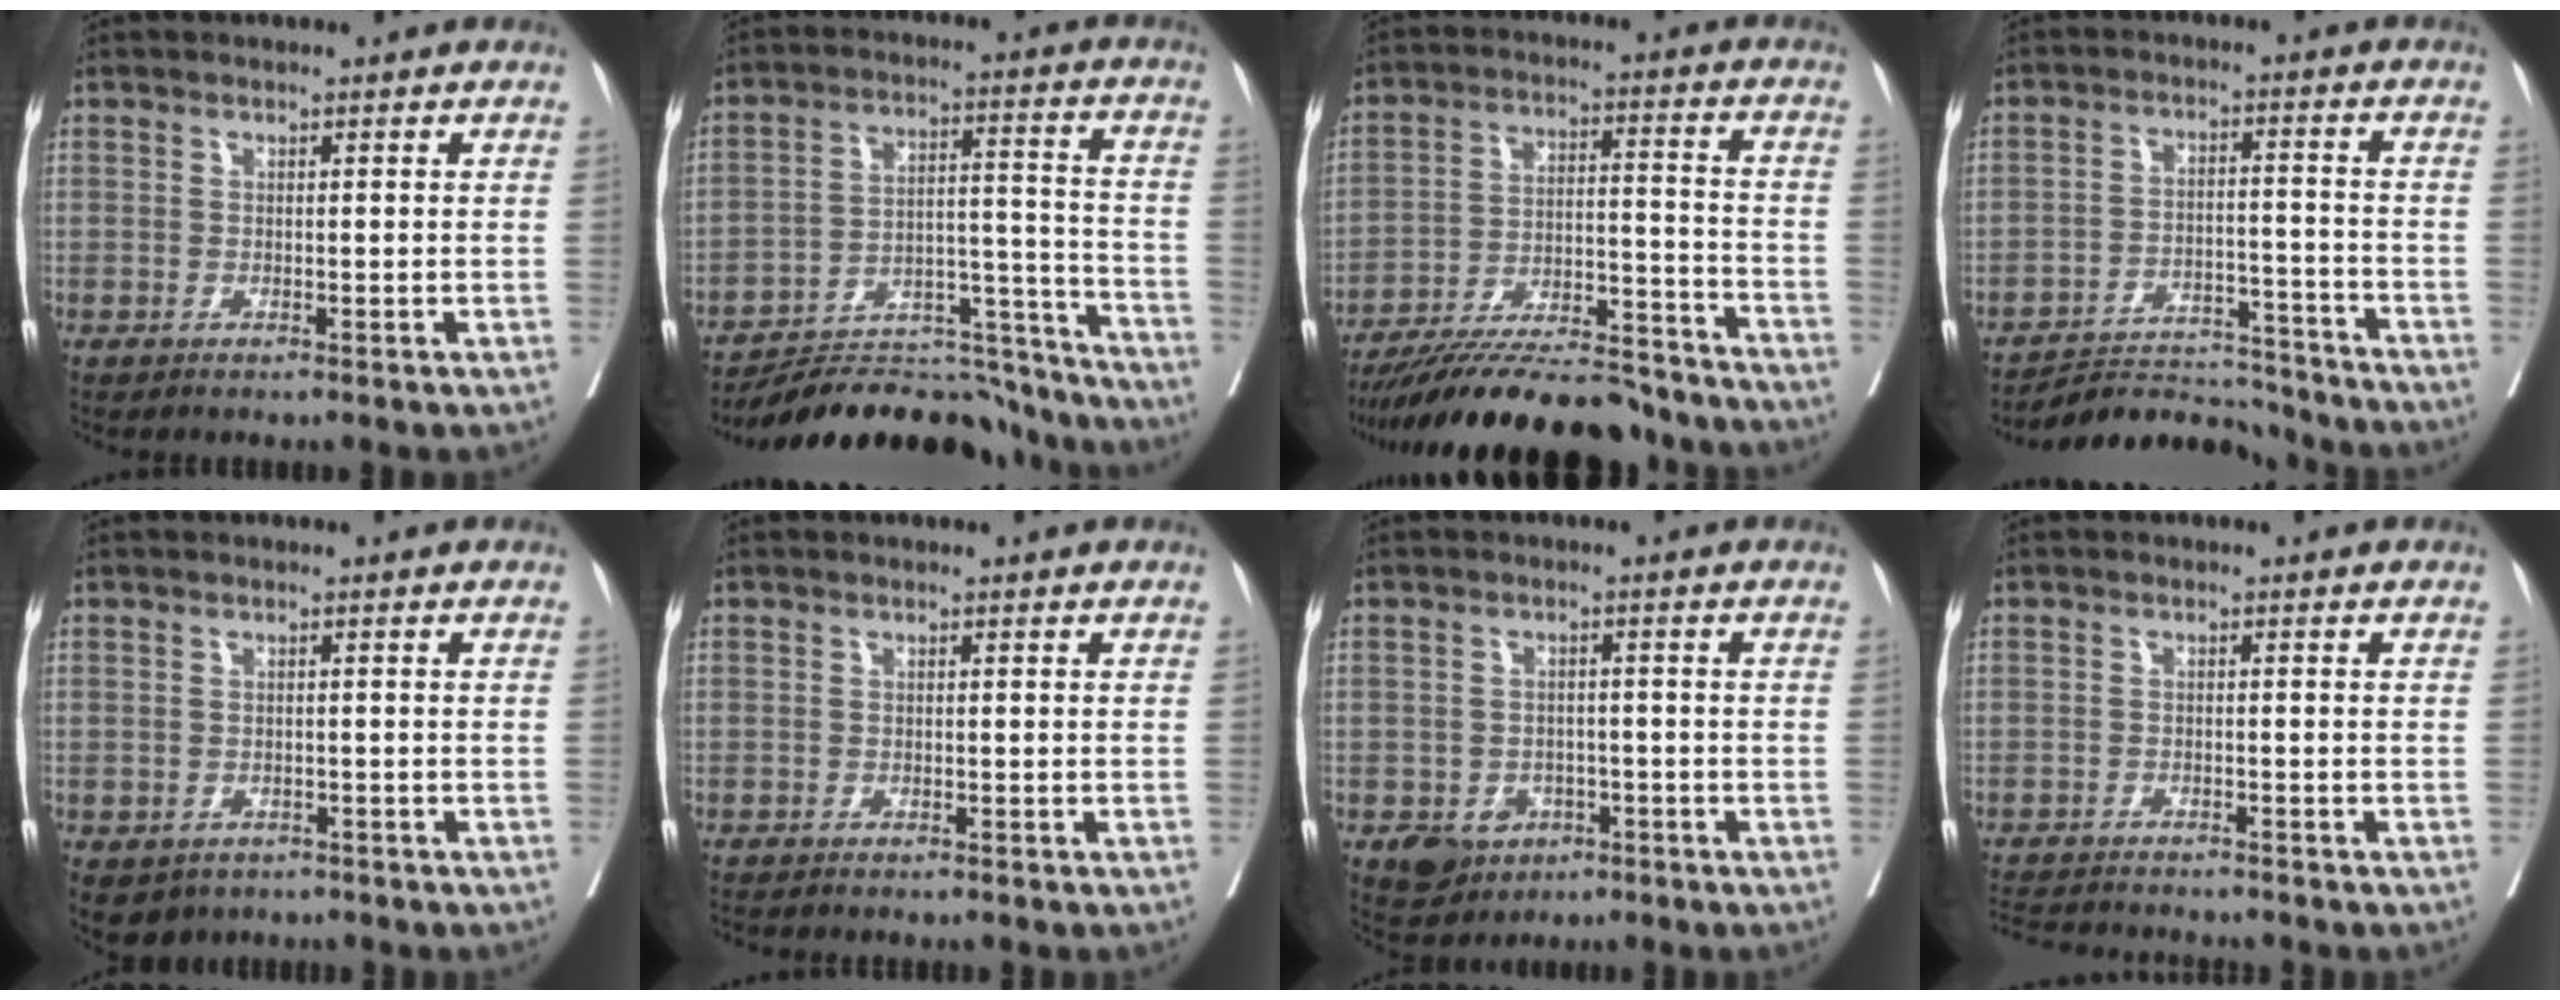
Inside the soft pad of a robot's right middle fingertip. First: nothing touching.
{"total": 19.7, "force": [-19.0, 3.5, 4.0], "torque": [-0.053, 0.040, -0.277]}
{"total": 22.4, "force": [-20.0, 3.4, 9.5], "torque": [-0.144, -0.003, -0.305]}
{"total": 8.7, "force": [-8.6, 1.3, -0.8], "torque": [0.021, 0.030, -0.133]}
{"total": 4.1, "force": [-2.5, 3.1, 1.1], "torque": [-0.016, 0.005, -0.028]}
{"total": 2.1, "force": [-1.8, 0.3, 1.1], "torque": [-0.020, -0.004, -0.021]}
{"total": 5.6, "force": [-2.8, 4.4, 1.9], "torque": [-0.025, 0.004, -0.035]}
{"total": 8.3, "force": [-7.8, 1.0, 2.8], "torque": [-0.045, -0.004, -0.113]}